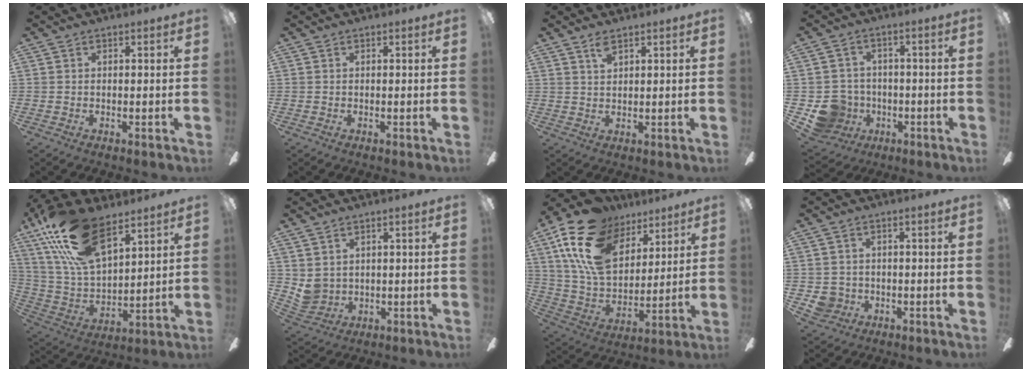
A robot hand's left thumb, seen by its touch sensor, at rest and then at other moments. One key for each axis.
{"total": 0.0}
{"total": 3.1, "fx": 2.2, "fy": 1.1, "fz": 1.9, "tx": -0.044, "ty": 0.002, "tz": 0.039}
{"total": 9.1, "fx": -3.2, "fy": 8.2, "fz": 2.2, "tx": -0.074, "ty": 0.026, "tz": -0.051}
{"total": 22.2, "fx": 13.5, "fy": 10.5, "fz": 14.2, "tx": -0.299, "ty": -0.054, "tz": 0.243}
{"total": 5.0, "fx": 2.2, "fy": 4.1, "fz": 1.7, "tx": -0.051, "ty": -0.005, "tz": 0.047}
{"total": 21.6, "fx": 11.8, "fy": 13.2, "fz": 12.4, "tx": -0.260, "ty": -0.047, "tz": 0.219}
{"total": 4.1, "fx": -0.7, "fy": 3.9, "fz": 0.9, "tx": -0.021, "ty": 0.006, "tz": -0.013}